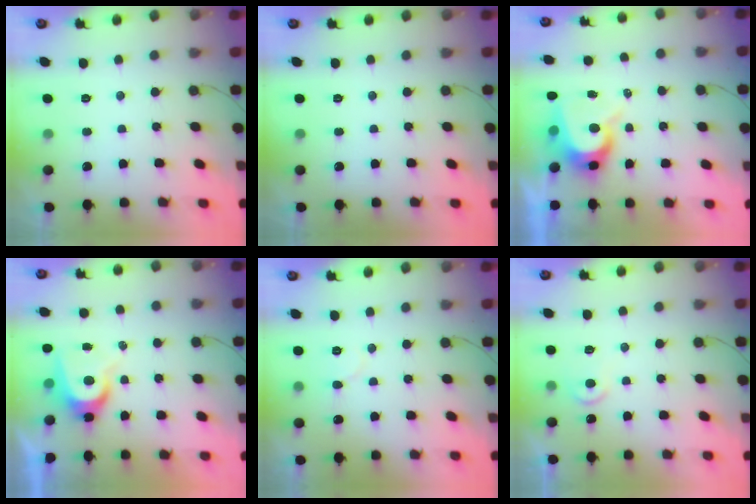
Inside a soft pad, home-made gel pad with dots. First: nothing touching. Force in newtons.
{"total": 0.0}
{"total": 7.8, "press": 7.8, "slide": 0.5}
{"total": 6.3, "press": 6.3, "slide": 0.2}
{"total": 4.4, "press": 4.3, "slide": 0.5}
{"total": 4.7, "press": 4.6, "slide": 0.4}